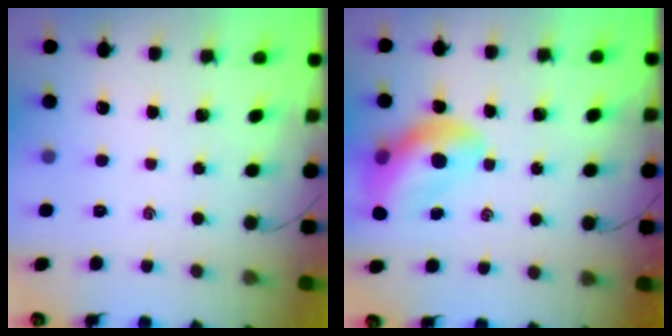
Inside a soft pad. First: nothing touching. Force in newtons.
{"total": 13.2, "press": 12.6, "slide": 3.9}